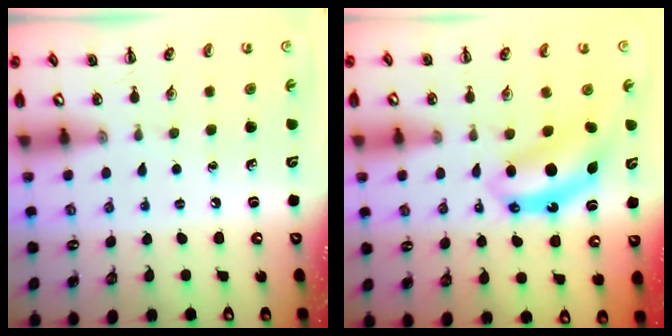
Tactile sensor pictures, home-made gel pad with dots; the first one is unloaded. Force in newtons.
{"total": 6.9, "press": 6.8, "slide": 0.7}